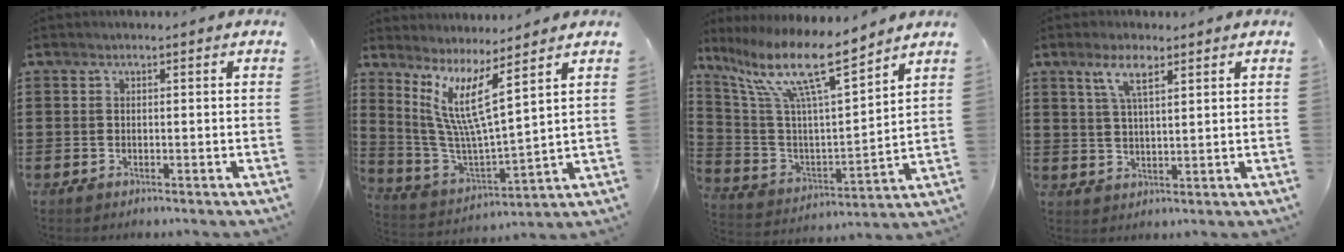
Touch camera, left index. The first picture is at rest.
{"total": 9.7, "force": [5.4, 1.3, 7.9], "torque": [-0.174, -0.036, 0.094]}
{"total": 13.8, "force": [9.5, 2.2, 9.8], "torque": [-0.225, -0.051, 0.157]}
{"total": 4.8, "force": [2.8, 1.3, 3.7], "torque": [-0.082, 0.006, 0.049]}